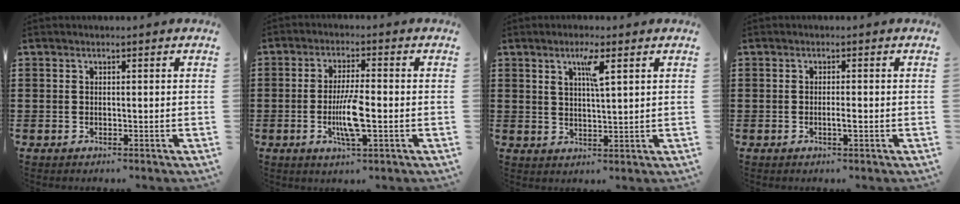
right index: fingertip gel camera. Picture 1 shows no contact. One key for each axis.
{"total": 6.6, "fx": -1.5, "fy": 1.2, "fz": 6.3, "tx": -0.127, "ty": -0.010, "tz": -0.031}
{"total": 4.0, "fx": 2.1, "fy": 0.6, "fz": 3.4, "tx": -0.065, "ty": 0.003, "tz": 0.031}
{"total": 1.5, "fx": -0.5, "fy": 0.0, "fz": 1.4, "tx": -0.026, "ty": -0.004, "tz": -0.009}